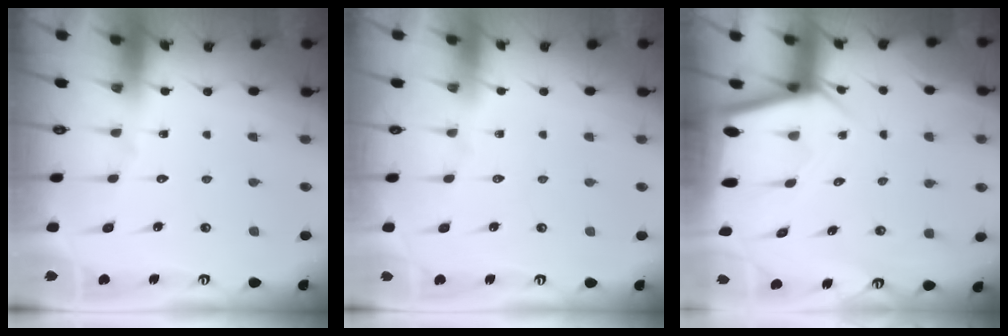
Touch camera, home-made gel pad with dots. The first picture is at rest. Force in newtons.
{"total": 0.6, "press": 0.6, "slide": 0.2}
{"total": 3.9, "press": 3.9, "slide": 0.3}